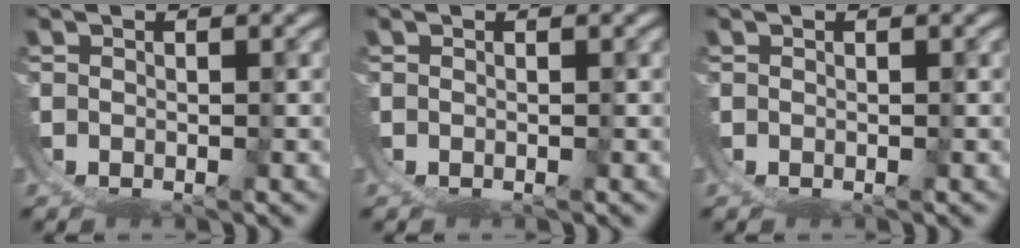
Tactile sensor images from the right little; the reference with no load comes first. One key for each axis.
{"total": 0.0}
{"total": 0.0}